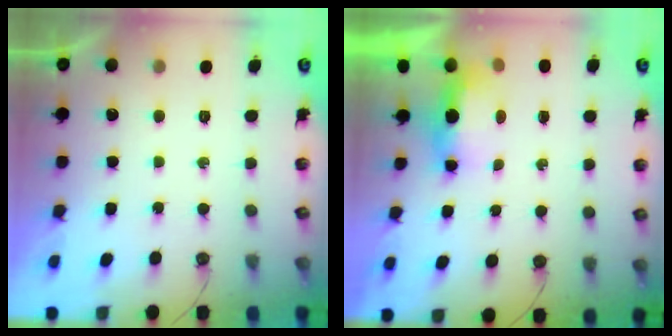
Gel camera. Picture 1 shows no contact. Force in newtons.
{"total": 14.8, "press": 7.2, "slide": 13.0}